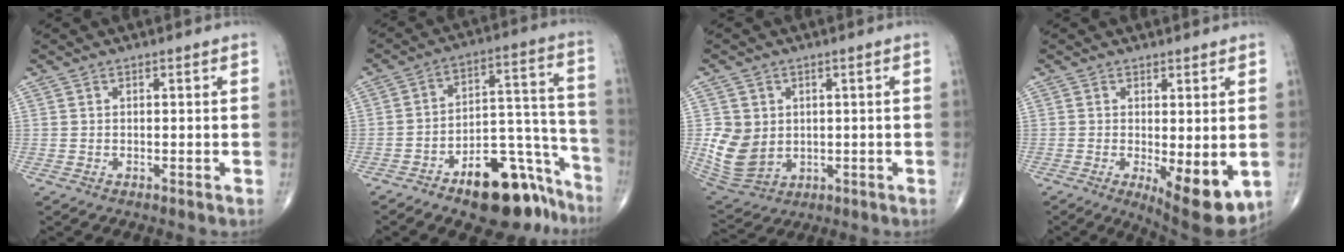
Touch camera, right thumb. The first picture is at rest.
{"total": 18.3, "force": [-11.8, 8.3, 11.3], "torque": [-0.106, 0.112, -0.174]}
{"total": 9.3, "force": [0.6, 7.8, 5.0], "torque": [-0.082, -0.011, 0.031]}
{"total": 10.1, "force": [-2.1, 3.6, 9.2], "torque": [-0.124, -0.024, -0.019]}